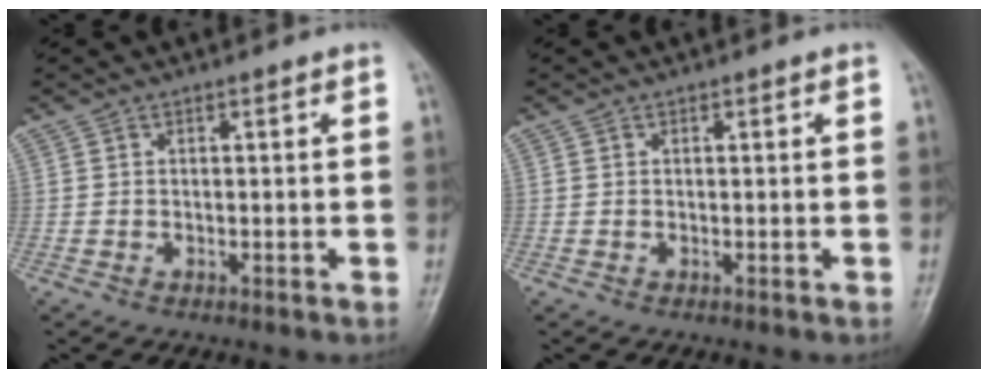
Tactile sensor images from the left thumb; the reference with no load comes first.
{"total": 0.0}